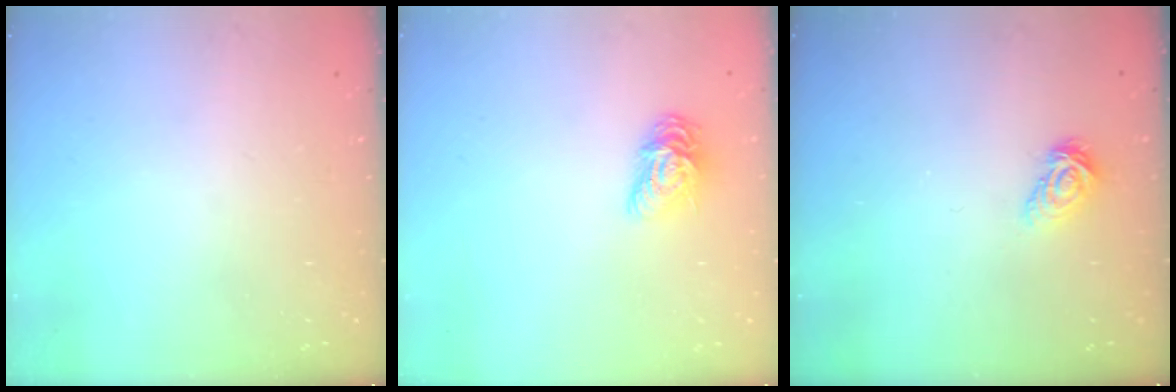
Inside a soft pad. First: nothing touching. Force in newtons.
{"total": 8.6, "press": 8.6, "slide": 0.4}
{"total": 5.7, "press": 5.7, "slide": 0.7}